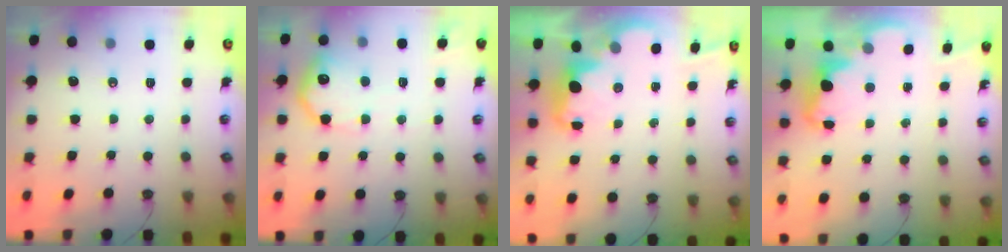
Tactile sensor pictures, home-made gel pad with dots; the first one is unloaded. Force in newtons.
{"total": 13.5, "press": 13.5, "slide": 0.2}
{"total": 2.7, "press": 2.6, "slide": 0.4}
{"total": 2.4, "press": 2.3, "slide": 0.7}